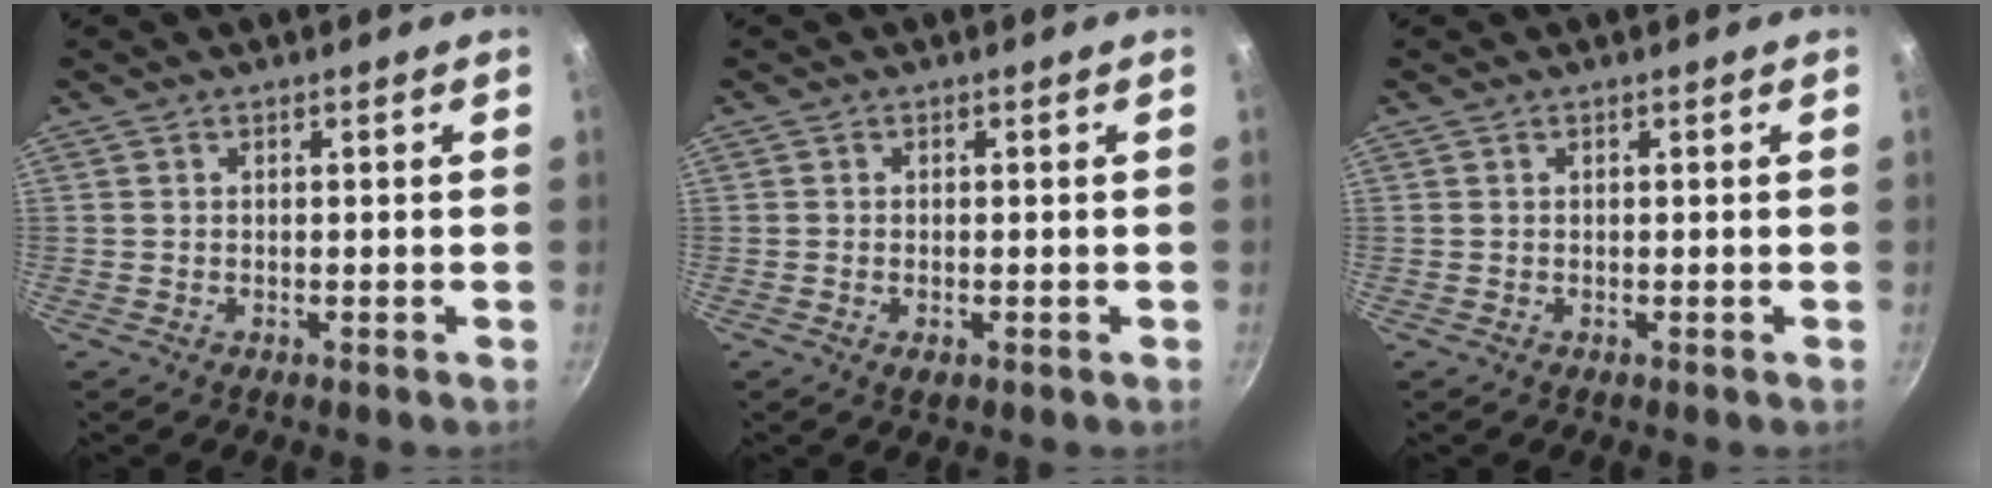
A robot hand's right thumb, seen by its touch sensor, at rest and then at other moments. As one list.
[{"total": 1.5, "force": [-0.5, 0.9, 1.2], "torque": [-0.020, -0.002, -0.008]}, {"total": 0.0}]